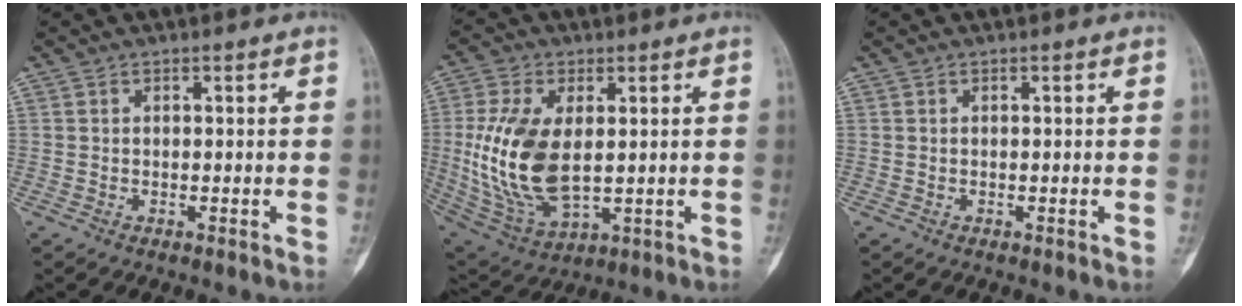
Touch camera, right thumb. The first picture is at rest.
{"total": 16.7, "force": [1.0, 9.1, 13.9], "torque": [-0.288, -0.013, 0.035]}
{"total": 0.0}